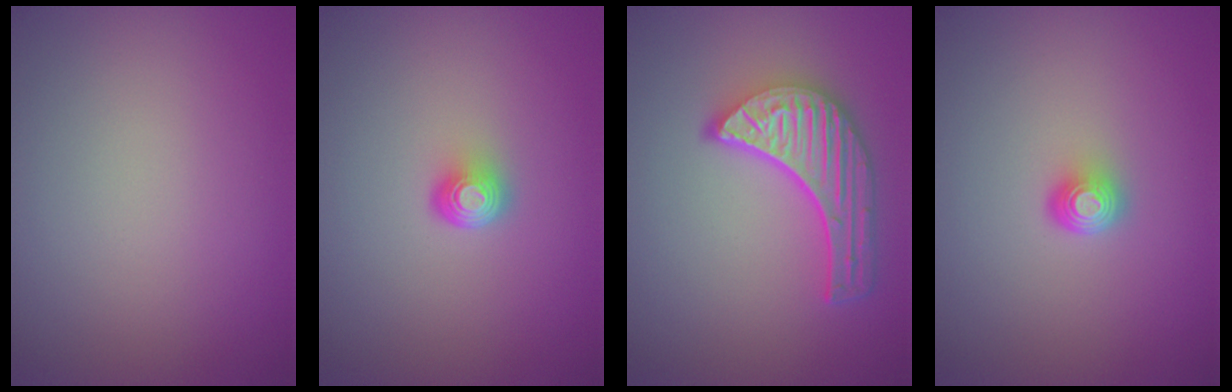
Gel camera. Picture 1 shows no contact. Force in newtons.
{"total": 1.9, "press": 1.3, "slide": 1.4}
{"total": 5.6, "press": 4.4, "slide": 3.6}
{"total": 1.6, "press": 1.2, "slide": 1.1}